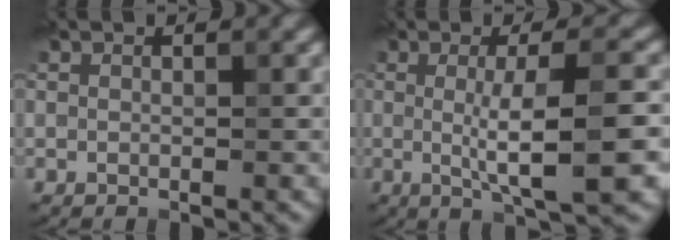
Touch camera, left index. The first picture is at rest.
{"total": 7.3, "force": [-0.4, 1.5, 7.1], "torque": [-0.102, -0.004, -0.006]}